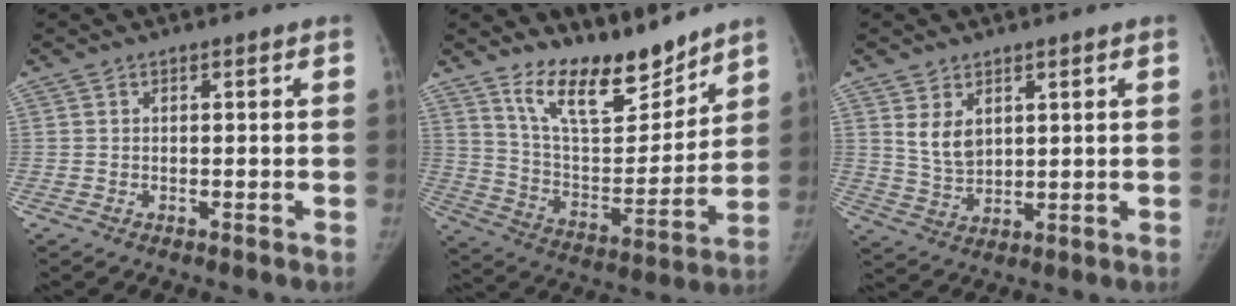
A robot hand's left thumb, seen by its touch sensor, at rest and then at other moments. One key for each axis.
{"total": 15.6, "fx": 12.7, "fy": 5.7, "fz": 7.1, "tx": -0.076, "ty": -0.091, "tz": 0.229}
{"total": 5.5, "fx": 2.4, "fy": 3.6, "fz": 3.4, "tx": -0.045, "ty": -0.019, "tz": 0.055}